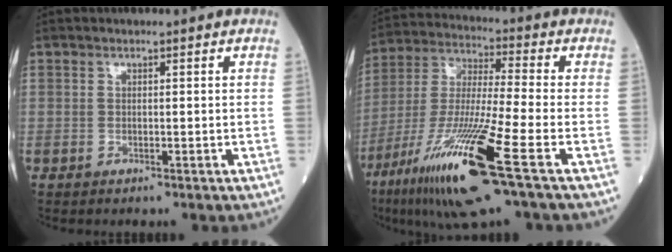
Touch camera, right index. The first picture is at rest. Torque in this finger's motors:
{"motor_torque": [1.60, -0.54, 0.97, 0.21]}